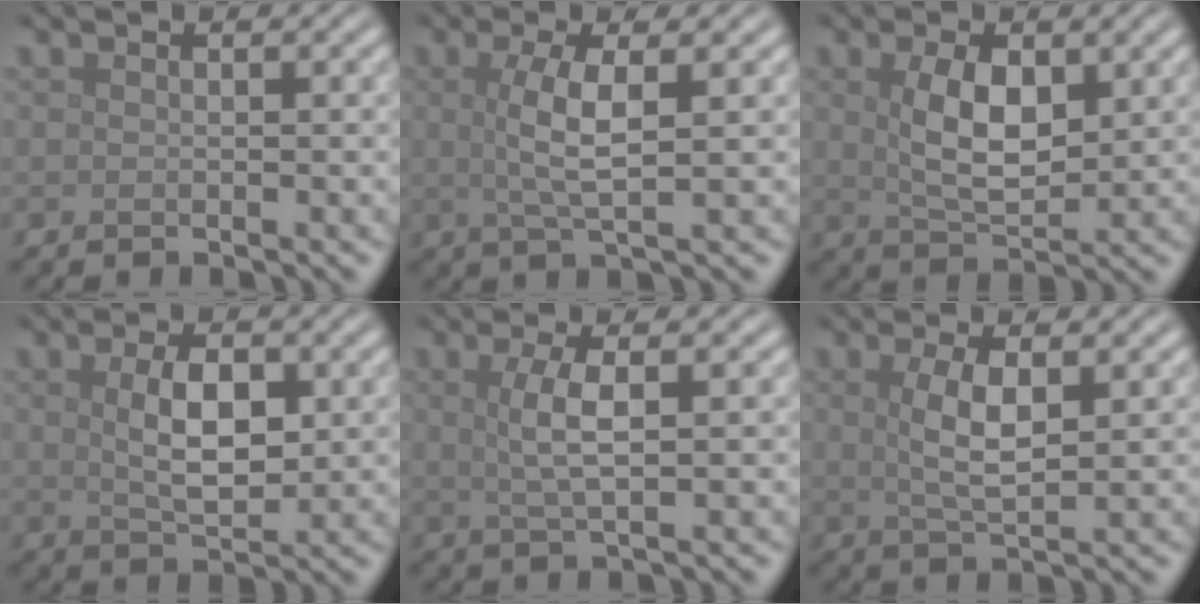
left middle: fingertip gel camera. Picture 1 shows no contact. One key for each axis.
{"total": 3.9, "fx": 0.5, "fy": 0.9, "fz": 3.7, "tx": -0.076, "ty": 0.001, "tz": 0.009}
{"total": 4.8, "fx": 1.1, "fy": 2.3, "fz": 4.0, "tx": -0.082, "ty": -0.002, "tz": 0.024}
{"total": 4.5, "fx": 0.7, "fy": 2.1, "fz": 3.9, "tx": -0.079, "ty": -0.002, "tz": 0.017}
{"total": 3.1, "fx": 0.6, "fy": 0.7, "fz": 3.0, "tx": -0.059, "ty": 0.001, "tz": 0.011}
{"total": 3.5, "fx": 0.8, "fy": 1.0, "fz": 3.3, "tx": -0.067, "ty": -0.002, "tz": 0.016}